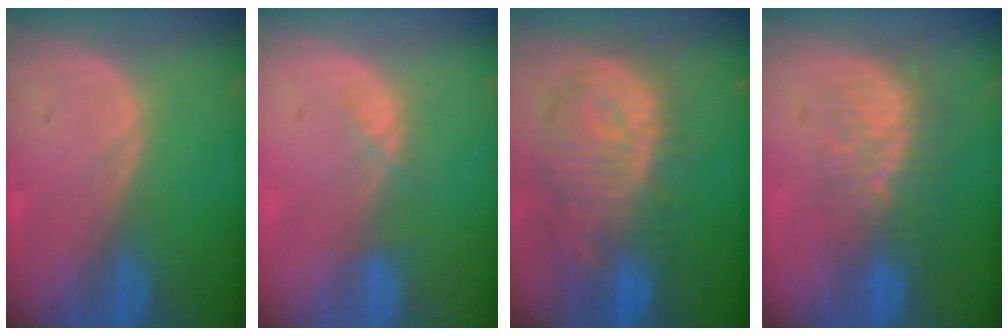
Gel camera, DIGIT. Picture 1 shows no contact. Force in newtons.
{"total": 1.9, "press": 1.7, "slide": 0.9}
{"total": 12.0, "press": 10.9, "slide": 5.0}
{"total": 8.4, "press": 7.5, "slide": 3.8}